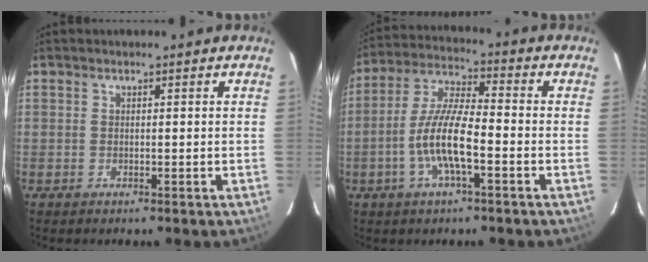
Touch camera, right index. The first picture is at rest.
{"total": 10.7, "force": [-3.7, 2.2, 9.8], "torque": [-0.206, 0.002, -0.072]}